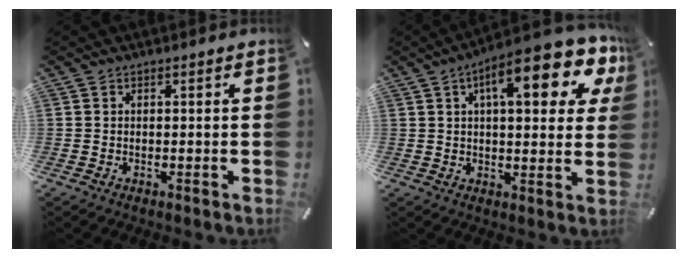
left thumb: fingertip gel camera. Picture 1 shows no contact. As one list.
[{"total": 16.7, "force": [7.9, 5.7, 13.5], "torque": [-0.203, -0.026, 0.121]}]